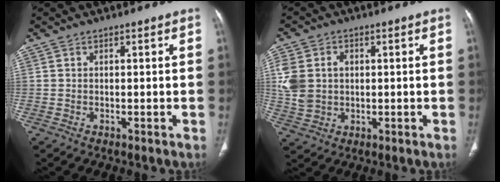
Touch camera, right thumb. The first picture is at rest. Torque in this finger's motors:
{"motor_torque": [0.96, 0.99, 1.06, 0.04, 0.07]}